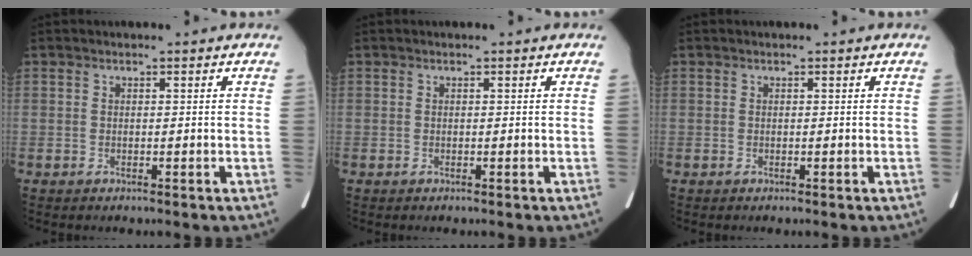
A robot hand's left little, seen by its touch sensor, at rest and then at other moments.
{"total": 0.0}
{"total": 0.0}